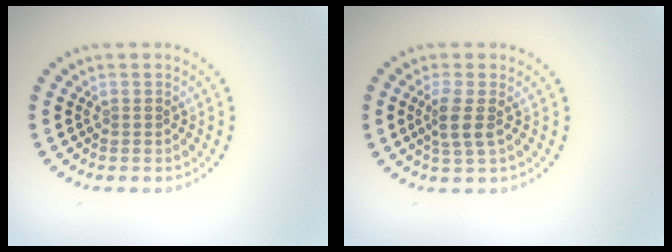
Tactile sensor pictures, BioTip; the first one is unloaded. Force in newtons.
{"total": 2.3, "press": 1.8, "slide": 1.4}